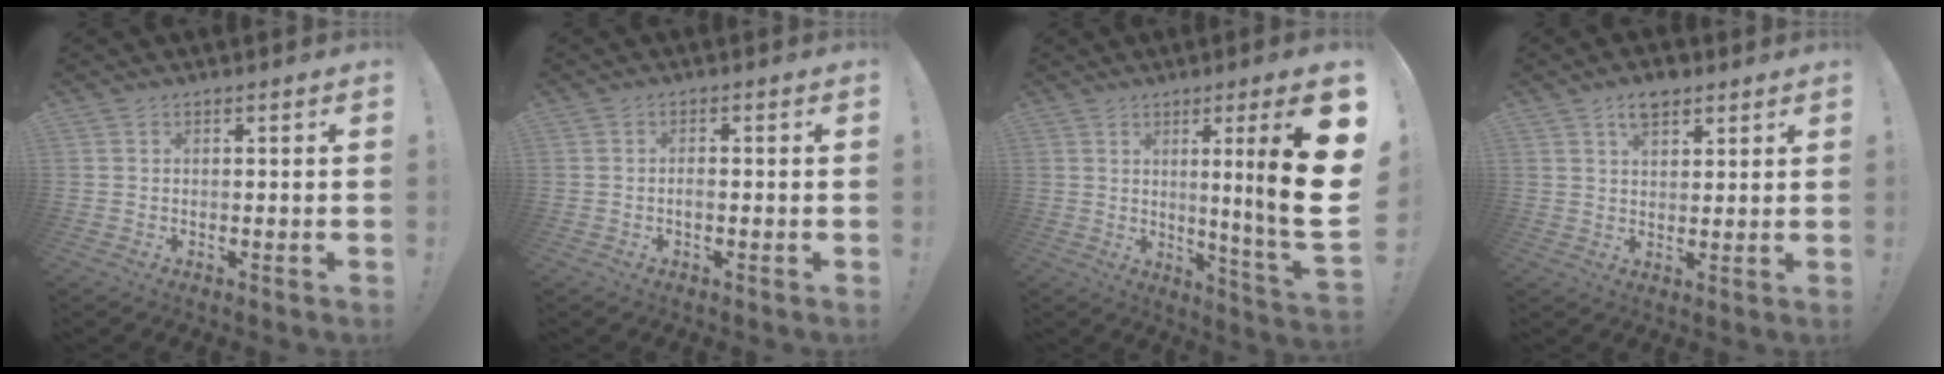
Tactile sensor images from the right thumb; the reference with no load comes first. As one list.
[{"total": 1.7, "force": [-0.8, 0.7, 1.3], "torque": [-0.023, 0.005, -0.015]}, {"total": 17.7, "force": [3.3, -0.7, 17.4], "torque": [-0.253, -0.036, 0.035]}, {"total": 6.1, "force": [3.9, 3.5, 3.1], "torque": [-0.039, -0.013, 0.068]}]